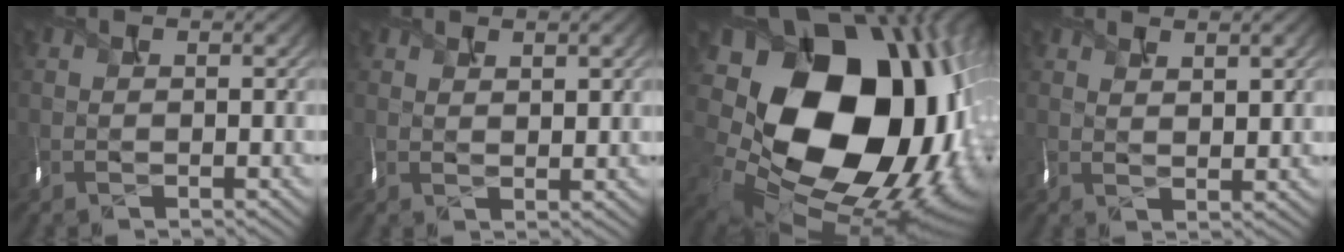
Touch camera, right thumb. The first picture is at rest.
{"total": 2.1, "force": [1.3, 0.7, 1.4], "torque": [-0.032, -0.001, 0.030]}
{"total": 21.5, "force": [0.8, 16.1, 14.2], "torque": [-0.296, -0.056, 0.061]}
{"total": 2.6, "force": [1.8, 0.7, 1.8], "torque": [-0.038, -0.002, 0.040]}